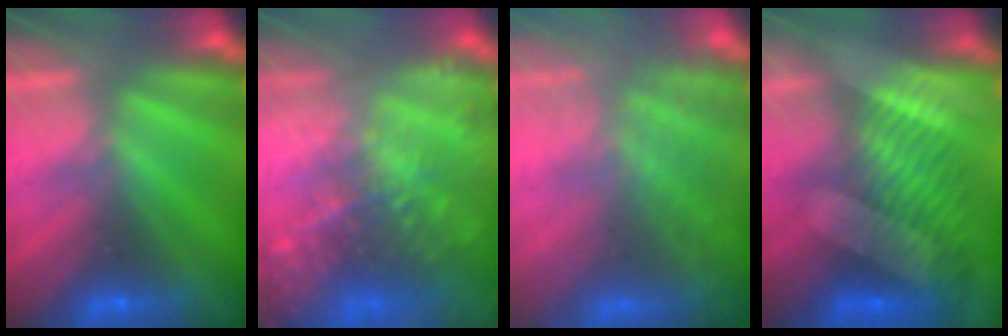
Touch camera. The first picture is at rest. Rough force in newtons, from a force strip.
{"total": 7.3}
{"total": 7.3}
{"total": 7.3}